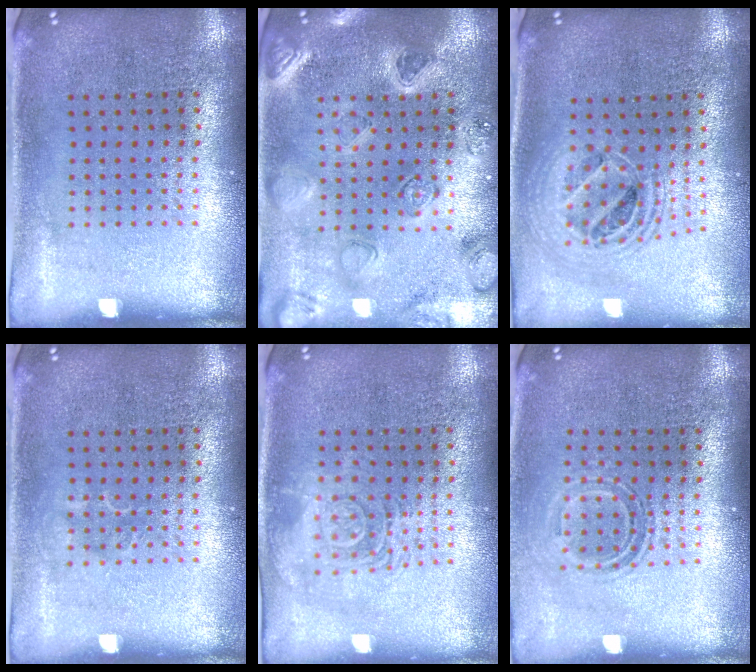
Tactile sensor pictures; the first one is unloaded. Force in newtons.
{"total": 2.2, "press": 2.2, "slide": 0.2}
{"total": 1.9, "press": 1.6, "slide": 1.1}
{"total": 0.9, "press": 0.8, "slide": 0.2}
{"total": 2.8, "press": 2.8, "slide": 0.4}
{"total": 1.4, "press": 1.0, "slide": 1.0}